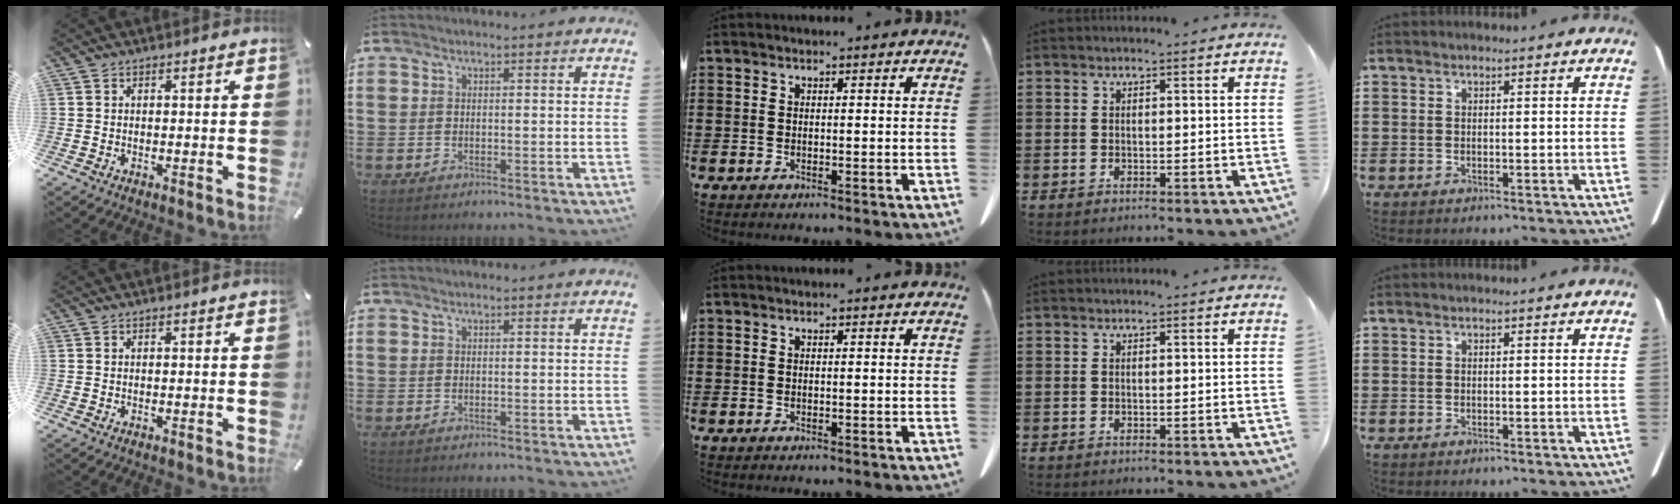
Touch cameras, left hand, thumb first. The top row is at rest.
{}